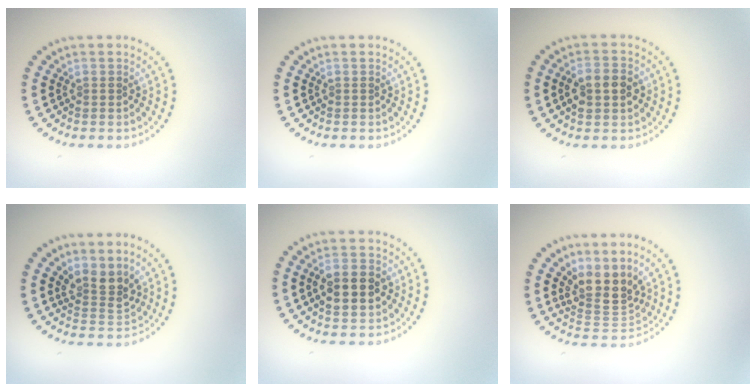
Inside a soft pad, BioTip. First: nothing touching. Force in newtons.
{"total": 0.0}
{"total": 3.6, "press": 3.5, "slide": 0.2}
{"total": 2.8, "press": 2.2, "slide": 1.8}
{"total": 4.5, "press": 4.5, "slide": 0.2}
{"total": 3.8, "press": 2.8, "slide": 2.5}